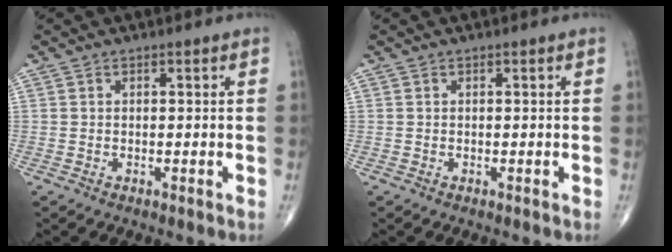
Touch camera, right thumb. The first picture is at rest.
{"total": 0.0}